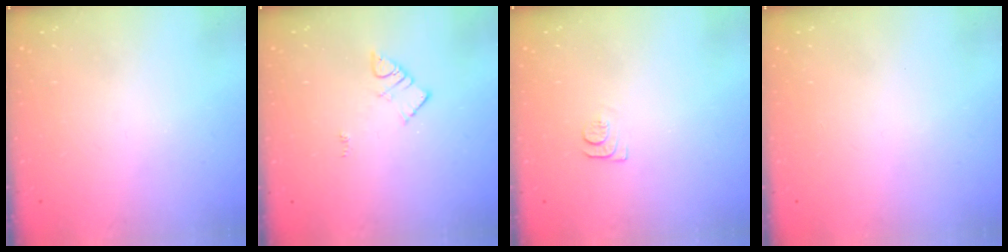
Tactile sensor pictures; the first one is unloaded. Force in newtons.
{"total": 3.1, "press": 3.1, "slide": 0.2}
{"total": 4.3, "press": 4.3, "slide": 0.7}
{"total": 1.5, "press": 1.5, "slide": 0.1}